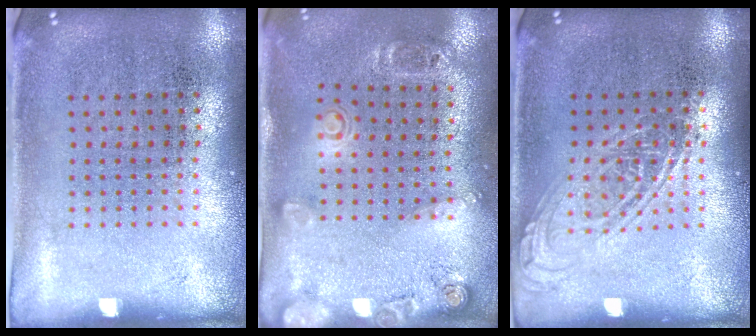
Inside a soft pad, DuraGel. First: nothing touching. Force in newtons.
{"total": 1.8, "press": 1.2, "slide": 1.4}
{"total": 1.2, "press": 1.2, "slide": 0.1}